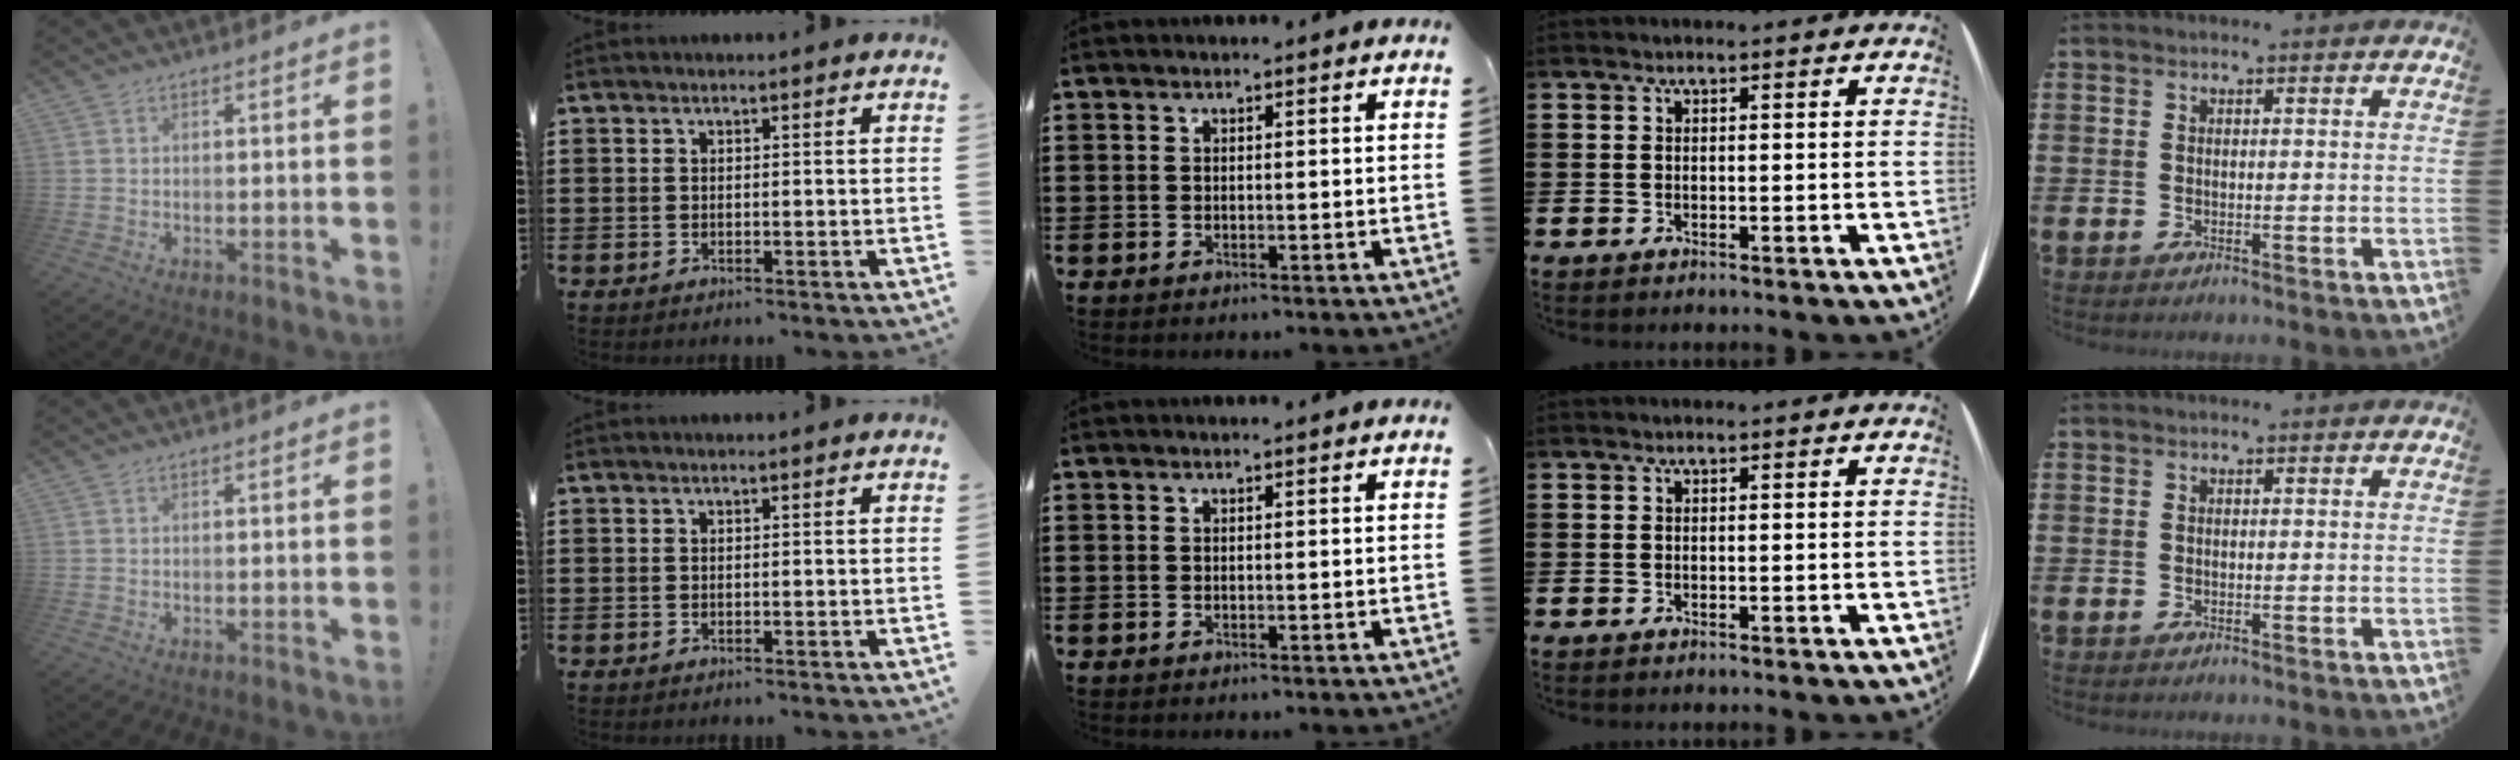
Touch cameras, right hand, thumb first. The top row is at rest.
{}